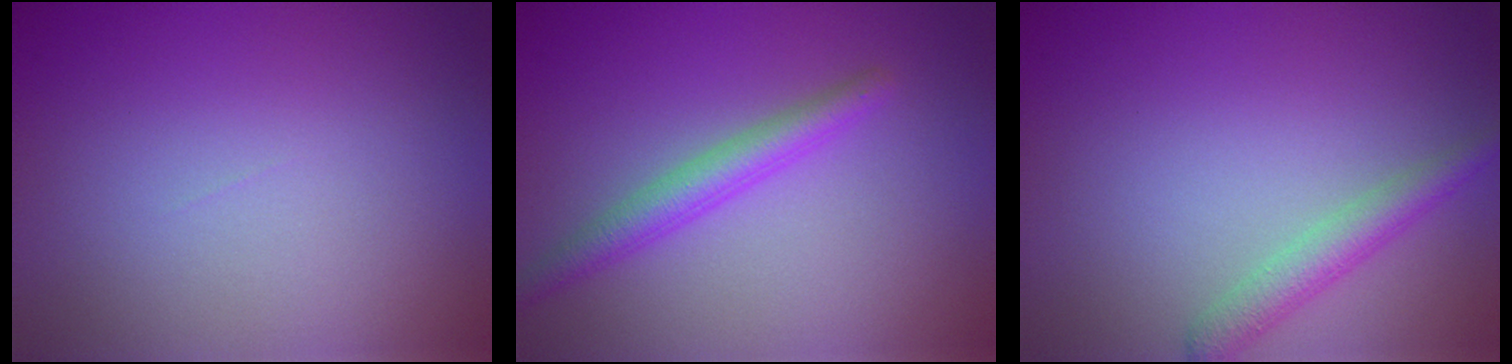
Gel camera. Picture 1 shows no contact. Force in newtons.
{"total": 2.7, "press": 2.7, "slide": 0.1}
{"total": 2.4, "press": 2.4, "slide": 0.1}